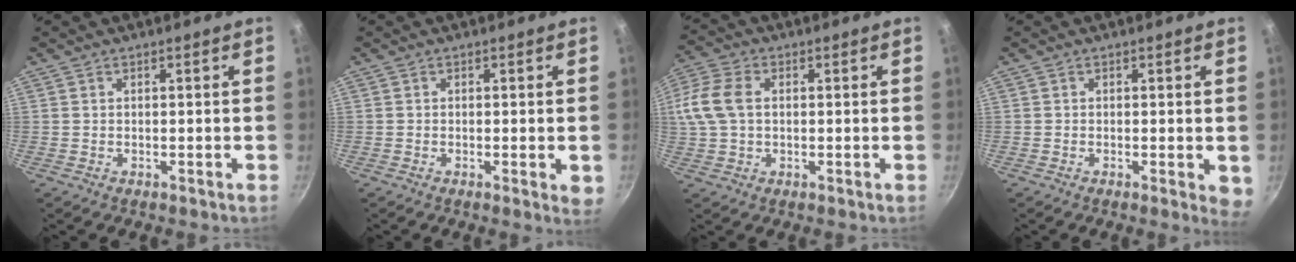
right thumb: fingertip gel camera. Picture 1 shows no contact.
{"total": 2.8, "force": [-0.5, 0.8, 2.6], "torque": [-0.033, -0.008, -0.008]}
{"total": 12.7, "force": [1.6, 8.9, 8.9], "torque": [-0.206, 0.025, 0.023]}
{"total": 3.0, "force": [-0.4, 1.2, 2.8], "torque": [-0.033, -0.009, -0.007]}